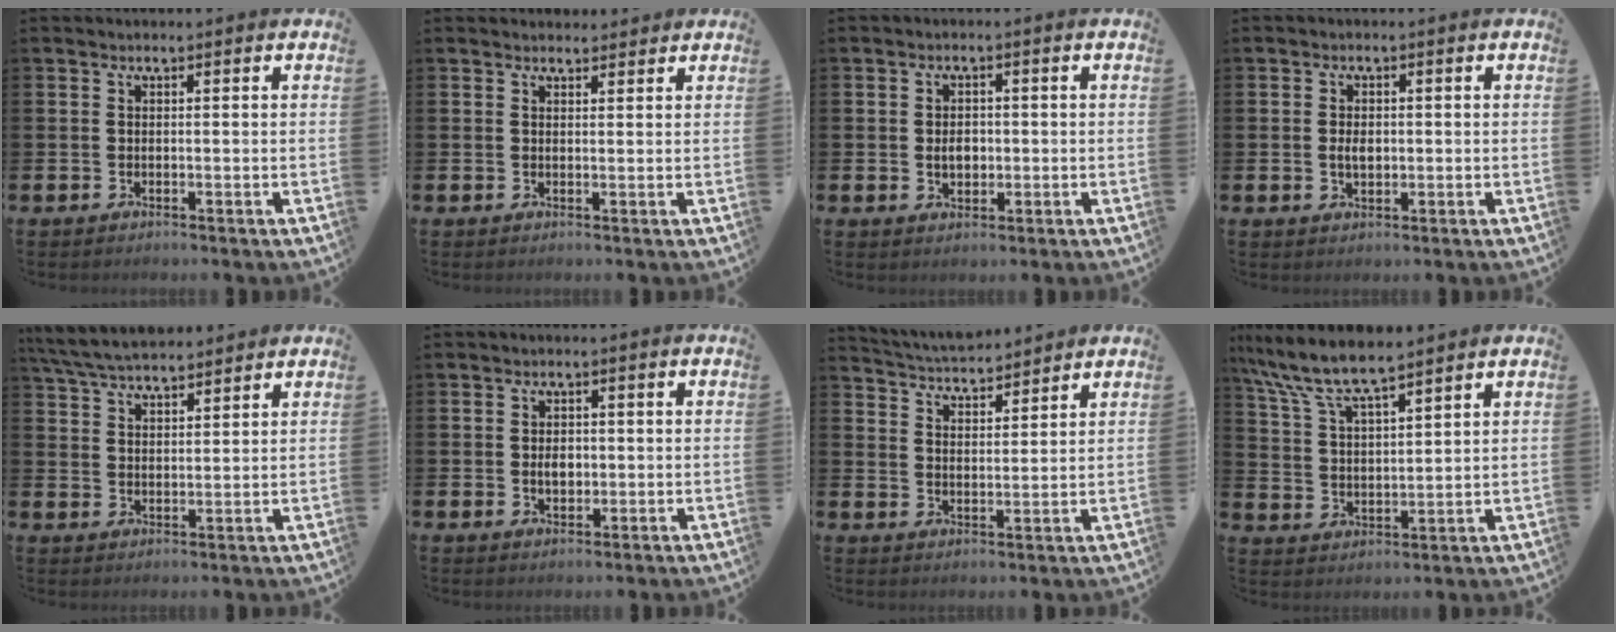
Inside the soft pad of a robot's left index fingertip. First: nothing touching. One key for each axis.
{"total": 1.7, "fx": 1.6, "fy": 0.5, "fz": 0.0, "tx": 0.012, "ty": -0.007, "tz": 0.028}
{"total": 2.6, "fx": -0.1, "fy": 1.9, "fz": 1.7, "tx": -0.013, "ty": -0.003, "tz": -0.009}
{"total": 2.3, "fx": 0.0, "fy": 1.5, "fz": 1.8, "tx": -0.013, "ty": -0.003, "tz": -0.006}
{"total": 5.8, "fx": 5.6, "fy": 0.9, "fz": 1.4, "tx": -0.045, "ty": -0.023, "tz": 0.101}
{"total": 2.4, "fx": -0.1, "fy": 1.7, "fz": 1.7, "tx": -0.012, "ty": -0.001, "tz": -0.008}
{"total": 4.8, "fx": 4.8, "fy": 0.5, "fz": 0.2, "tx": -0.021, "ty": -0.031, "tz": 0.085}
{"total": 7.9, "fx": 7.2, "fy": 1.0, "fz": 2.9, "tx": -0.085, "ty": -0.034, "tz": 0.127}